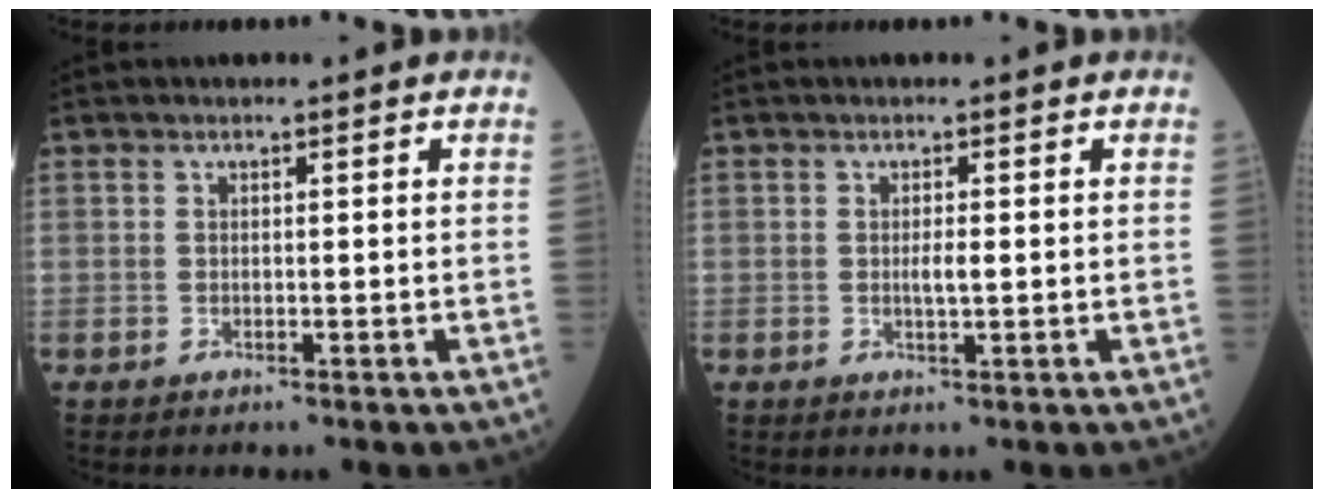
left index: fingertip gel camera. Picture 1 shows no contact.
{"total": 1.4, "force": [0.1, 0.1, 1.4], "torque": [-0.029, -0.001, 0.003]}